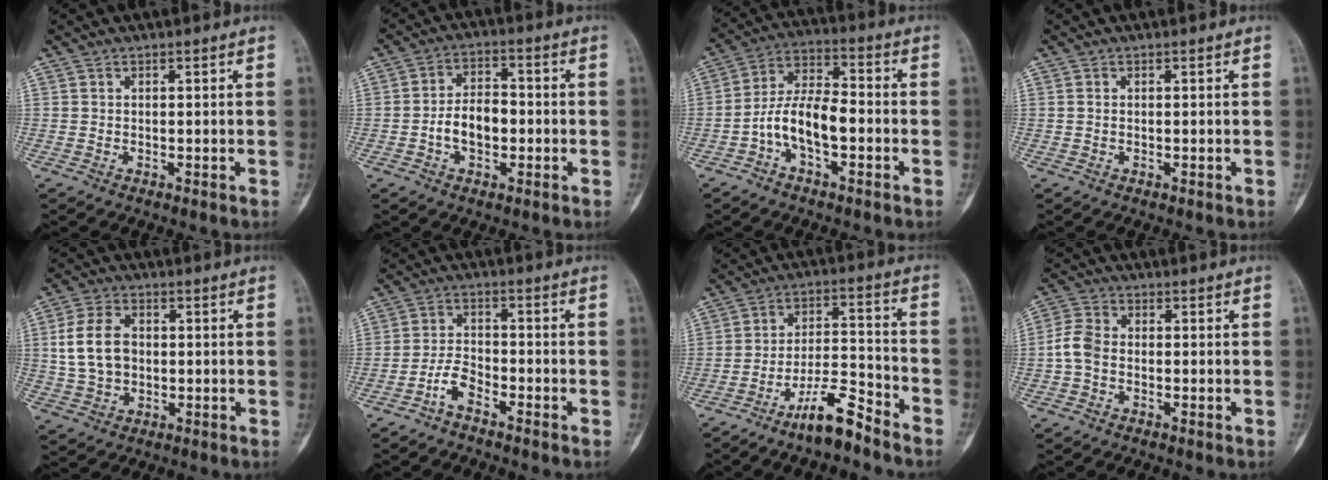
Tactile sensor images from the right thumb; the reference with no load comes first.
{"total": 7.6, "force": [-1.6, 4.8, 5.7], "torque": [-0.086, 0.026, -0.035]}
{"total": 10.4, "force": [-3.2, 5.0, 8.6], "torque": [-0.158, 0.045, -0.065]}
{"total": 0.0}
{"total": 9.3, "force": [0.7, 6.7, 6.5], "torque": [-0.120, 0.011, 0.016]}
{"total": 4.3, "force": [-3.1, 1.7, 2.5], "torque": [-0.047, 0.028, -0.066]}
{"total": 10.0, "force": [-7.7, 2.1, 6.1], "torque": [-0.108, 0.068, -0.138]}
{"total": 4.3, "force": [-0.8, 3.1, 2.9], "torque": [-0.063, 0.011, -0.024]}